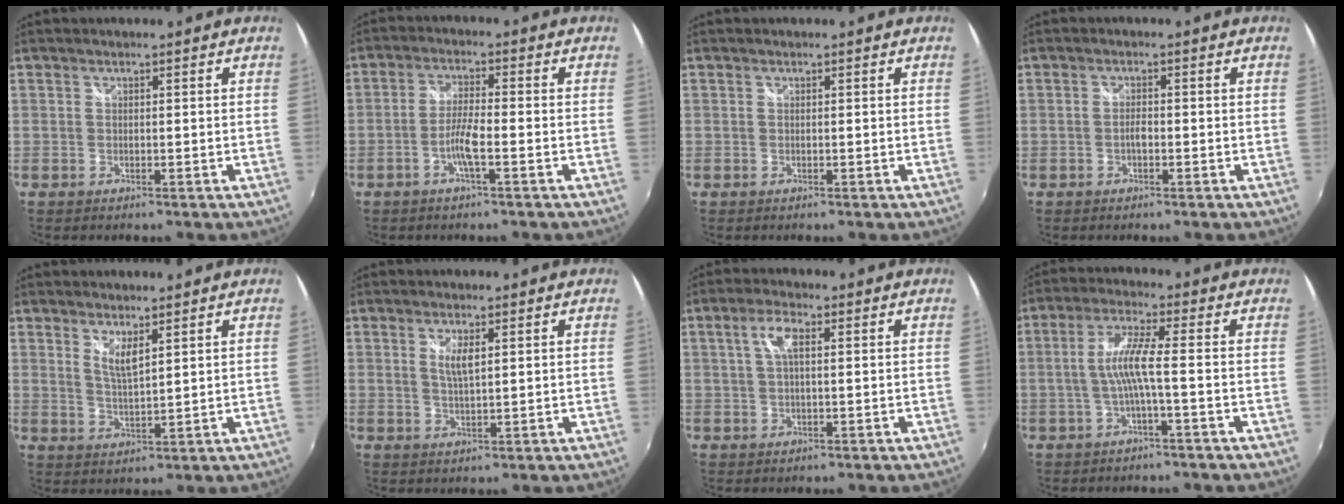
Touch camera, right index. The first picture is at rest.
{"total": 4.6, "force": [-2.0, 0.2, 4.1], "torque": [-0.086, 0.001, -0.040]}
{"total": 0.0}
{"total": 1.2, "force": [-0.6, 0.5, 1.0], "torque": [-0.020, 0.002, -0.012]}
{"total": 3.8, "force": [2.3, 0.7, 2.9], "torque": [-0.054, -0.010, 0.038]}
{"total": 3.3, "force": [1.1, 0.8, 3.0], "torque": [-0.056, -0.004, 0.019]}
{"total": 4.1, "force": [1.0, 1.3, 3.8], "torque": [-0.074, 0.008, 0.019]}
{"total": 6.1, "force": [-1.3, -0.3, 5.9], "torque": [-0.128, 0.003, -0.020]}